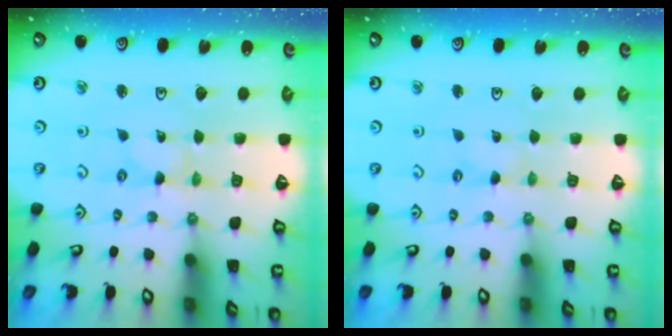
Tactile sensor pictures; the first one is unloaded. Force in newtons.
{"total": 0.0}